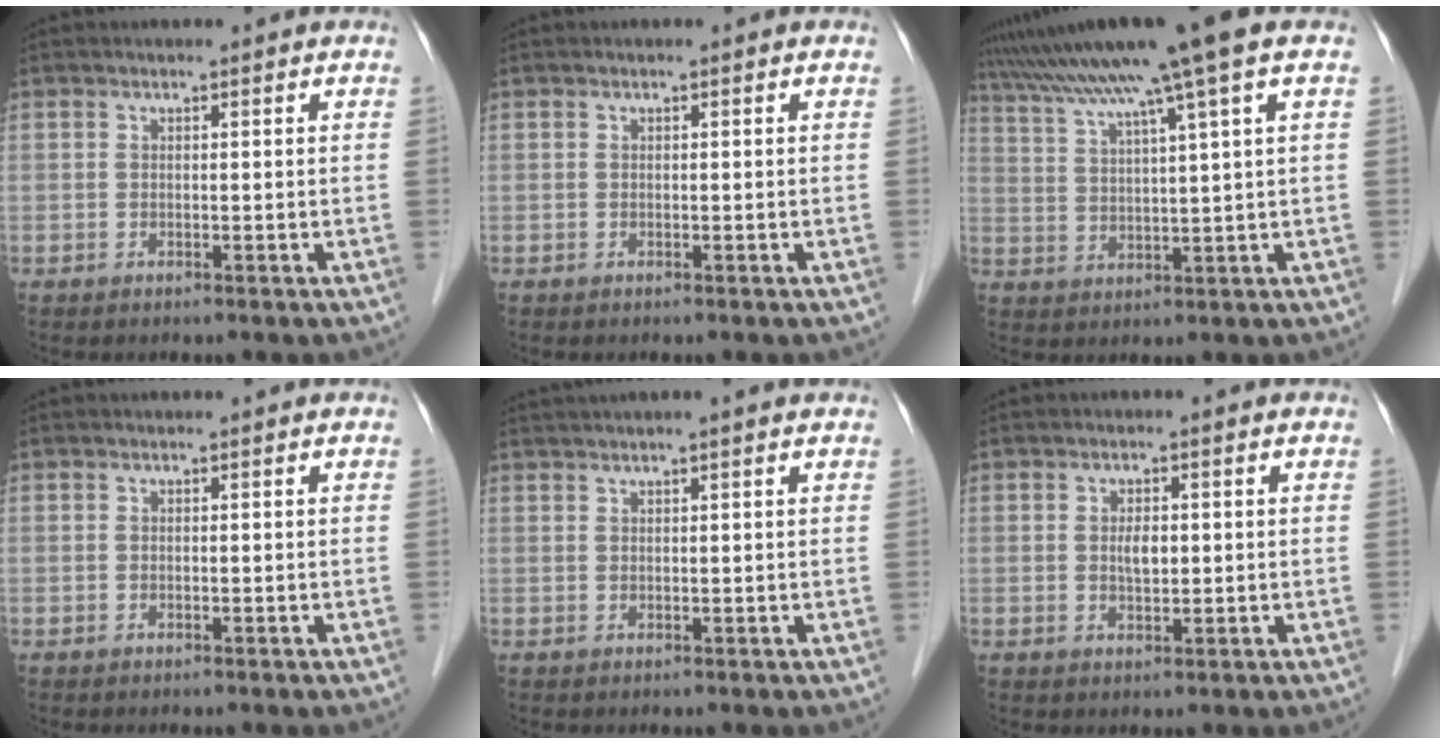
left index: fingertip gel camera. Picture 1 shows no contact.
{"total": 0.0}
{"total": 12.3, "force": [8.8, -2.0, 8.4], "torque": [-0.140, 0.021, 0.133]}
{"total": 0.0}
{"total": 4.8, "force": [3.9, -0.4, 2.8], "torque": [-0.042, 0.035, 0.063]}
{"total": 2.8, "force": [0.0, 1.6, 2.3], "torque": [-0.040, 0.004, 0.003]}